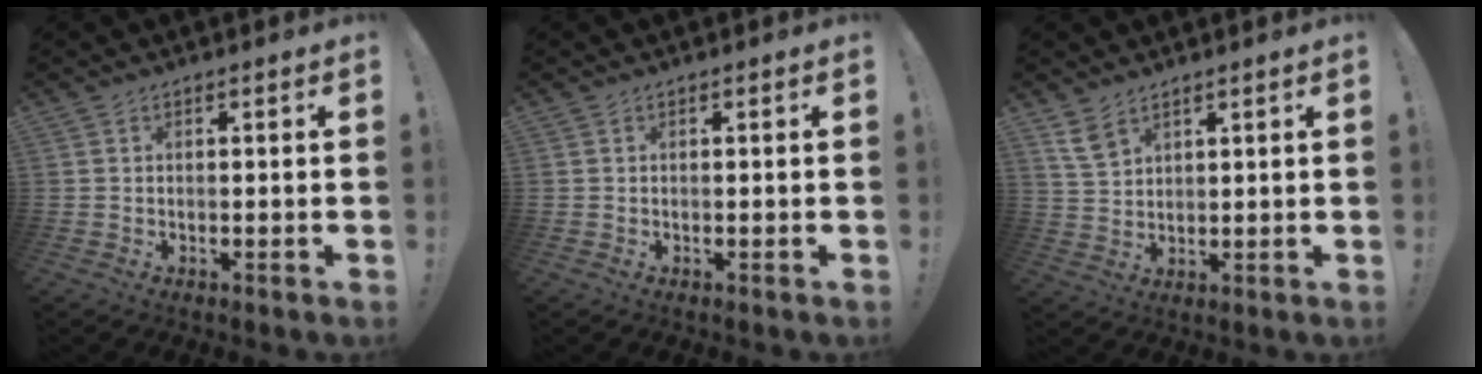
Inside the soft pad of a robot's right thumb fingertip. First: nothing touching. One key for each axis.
{"total": 0.0}
{"total": 6.1, "fx": 4.3, "fy": 3.3, "fz": 2.8, "tx": -0.042, "ty": -0.022, "tz": 0.083}